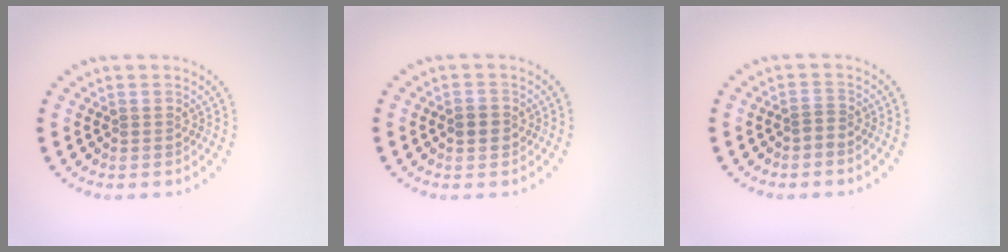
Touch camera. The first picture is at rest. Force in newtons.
{"total": 1.6, "press": 1.6, "slide": 0.2}
{"total": 0.7, "press": 0.4, "slide": 0.5}